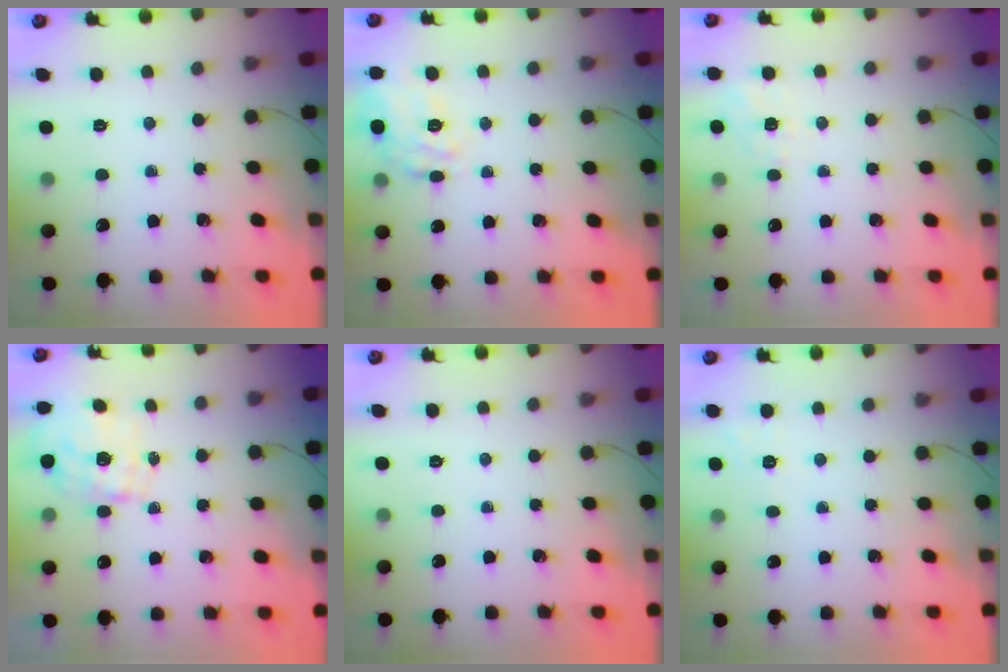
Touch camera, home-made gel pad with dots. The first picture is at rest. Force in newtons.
{"total": 12.0, "press": 11.8, "slide": 1.9}
{"total": 7.0, "press": 6.7, "slide": 2.0}
{"total": 1.6, "press": 1.4, "slide": 0.8}
{"total": 0.0}
{"total": 1.9, "press": 1.1, "slide": 1.6}